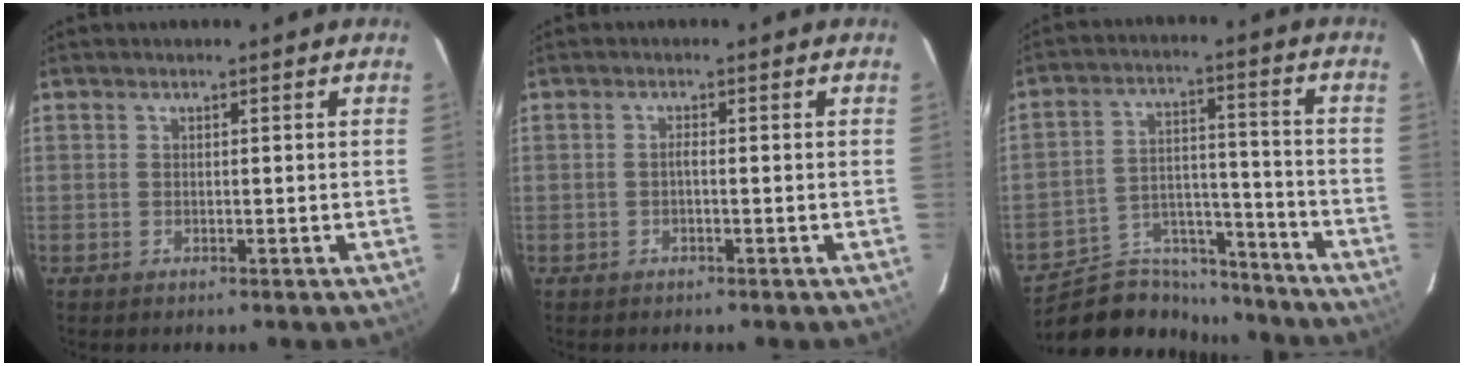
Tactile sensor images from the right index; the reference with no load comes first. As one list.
[{"total": 0.8, "force": [-0.4, 0.1, 0.7], "torque": [-0.011, 0.005, -0.008]}, {"total": 15.3, "force": [-13.6, 6.3, 3.0], "torque": [-0.066, 0.041, -0.209]}]